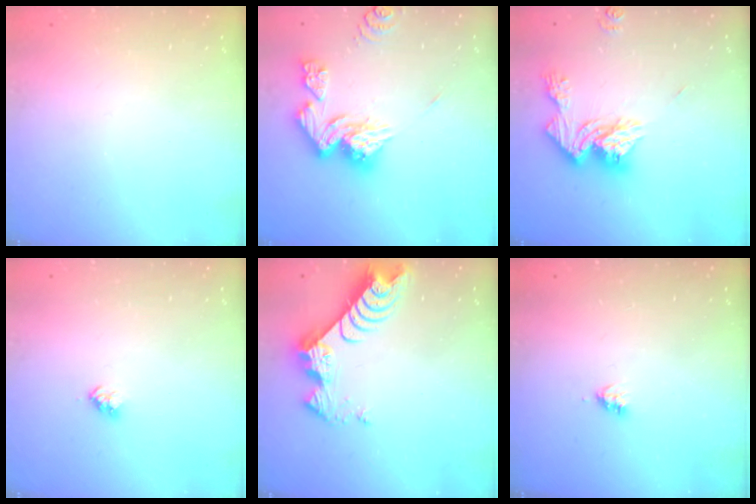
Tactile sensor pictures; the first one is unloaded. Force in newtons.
{"total": 14.6, "press": 14.5, "slide": 1.5}
{"total": 14.7, "press": 14.7, "slide": 1.2}
{"total": 2.8, "press": 2.8, "slide": 0.4}
{"total": 9.5, "press": 9.5, "slide": 0.8}
{"total": 3.6, "press": 3.6, "slide": 0.5}